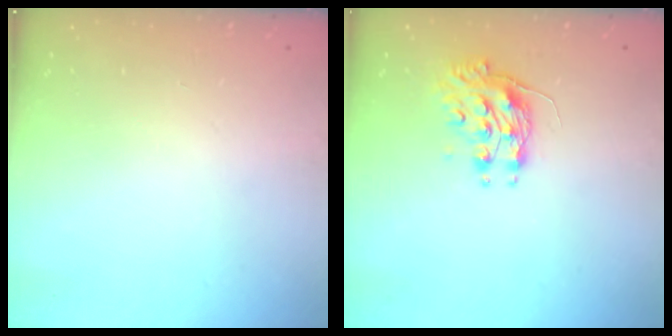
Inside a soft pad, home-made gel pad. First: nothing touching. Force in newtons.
{"total": 9.2, "press": 9.2, "slide": 0.1}